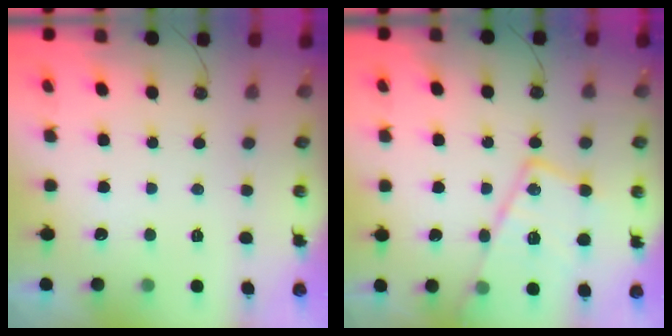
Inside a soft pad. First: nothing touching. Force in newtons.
{"total": 19.9, "press": 19.8, "slide": 1.6}